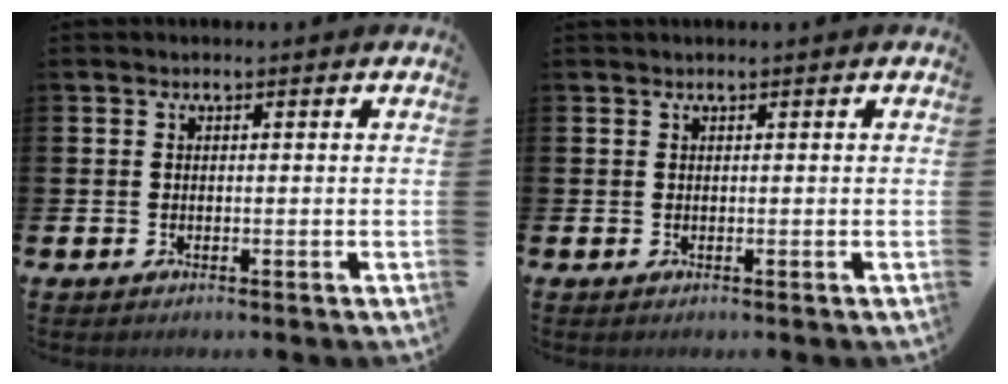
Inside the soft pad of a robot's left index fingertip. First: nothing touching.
{"total": 0.0}